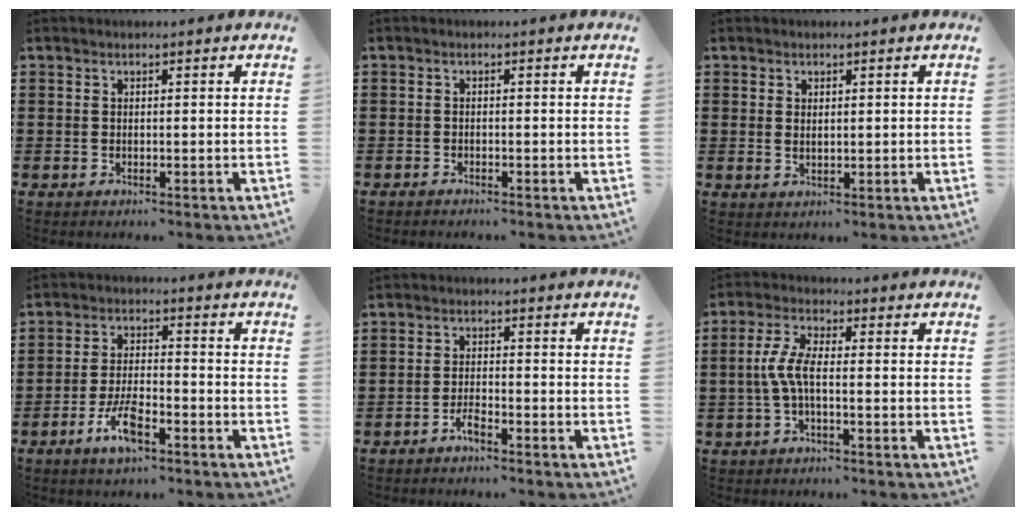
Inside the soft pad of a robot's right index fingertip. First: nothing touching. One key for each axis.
{"total": 0.7, "fx": -0.7, "fy": 0.1, "fz": 0.0, "tx": -0.001, "ty": 0.001, "tz": -0.016}
{"total": 1.2, "fx": 0.9, "fy": 0.6, "fz": 0.5, "tx": -0.011, "ty": 0.004, "tz": 0.017}
{"total": 6.3, "fx": -3.4, "fy": 2.2, "fz": 4.8, "tx": -0.105, "ty": 0.002, "tz": -0.066}
{"total": 2.3, "fx": -1.8, "fy": 0.5, "fz": 1.3, "tx": -0.033, "ty": 0.000, "tz": -0.037}
{"total": 5.1, "fx": -0.8, "fy": 1.7, "fz": 4.7, "tx": -0.120, "ty": -0.006, "tz": -0.027}